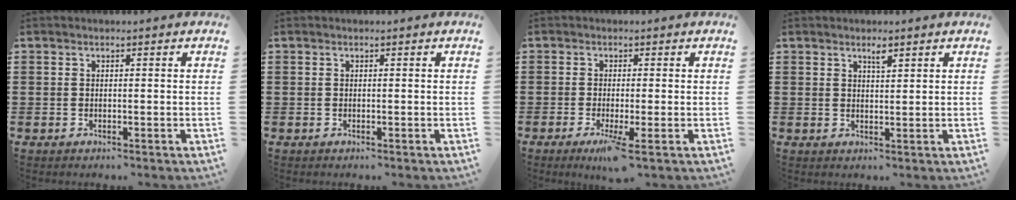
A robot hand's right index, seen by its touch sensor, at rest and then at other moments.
{"total": 0.0}
{"total": 3.2, "force": [-1.5, 0.0, 2.9], "torque": [-0.063, -0.017, -0.026]}
{"total": 1.7, "force": [1.3, 0.4, 1.1], "torque": [-0.016, -0.001, 0.020]}